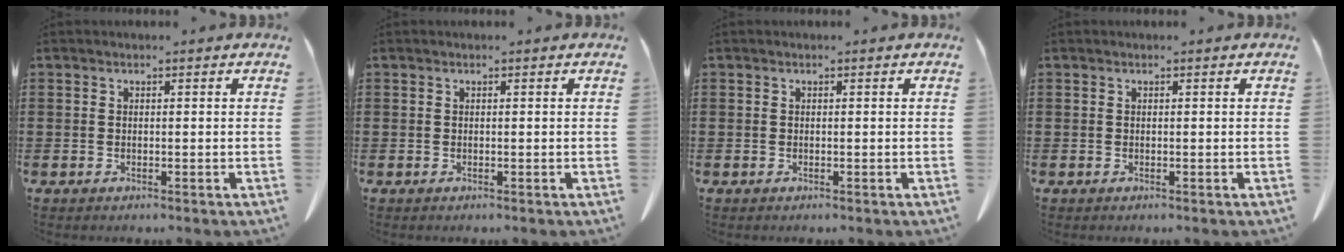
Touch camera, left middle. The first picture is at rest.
{"total": 0.0}
{"total": 0.0}
{"total": 0.0}